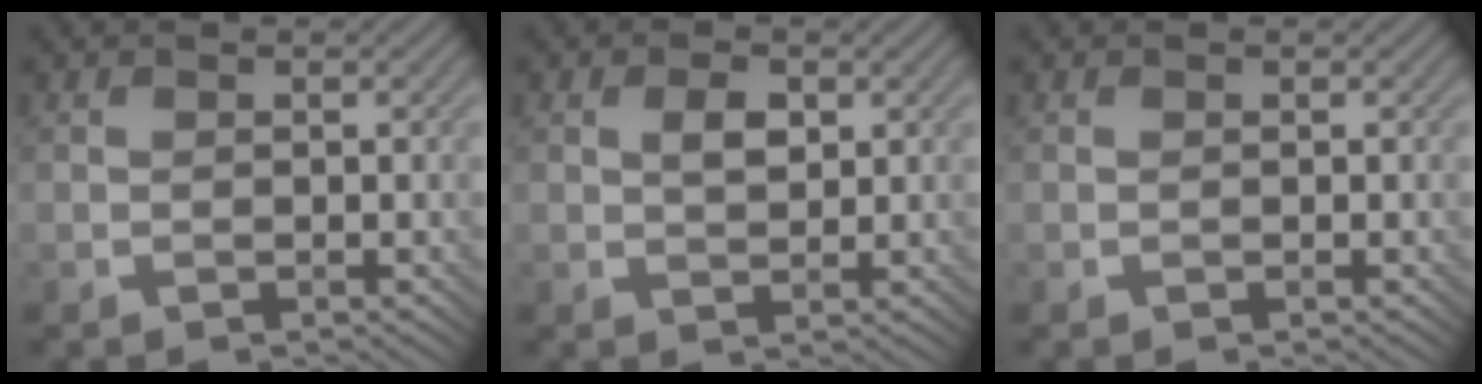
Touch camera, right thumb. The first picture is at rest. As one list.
[{"total": 2.7, "force": [0.8, 1.5, 2.1], "torque": [-0.040, -0.001, 0.014]}, {"total": 0.0}]